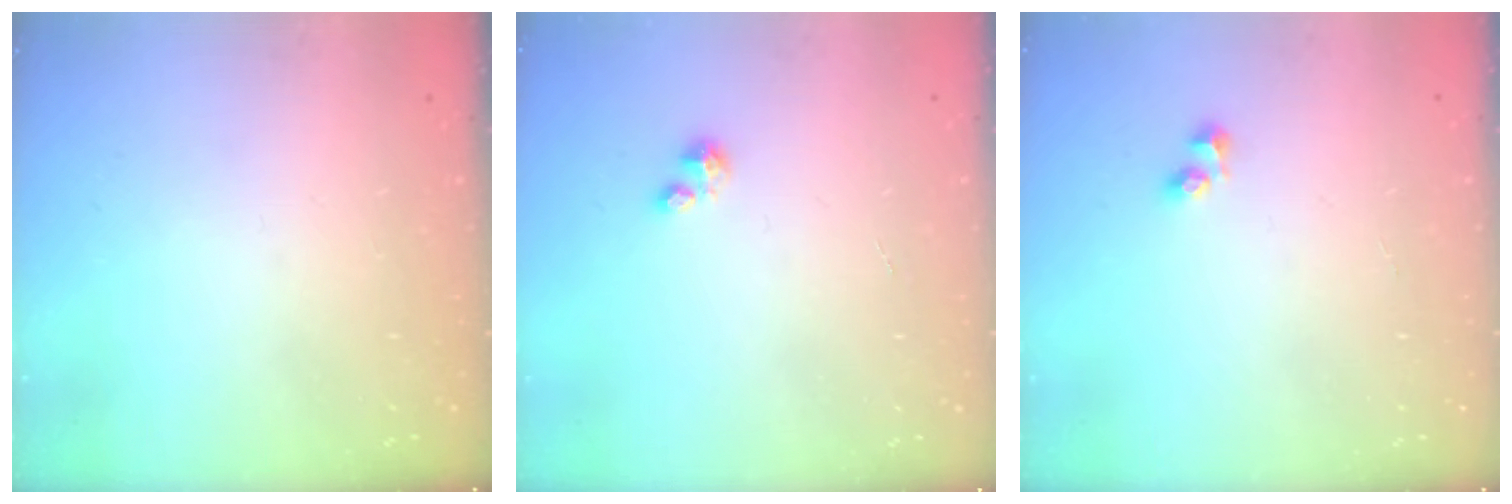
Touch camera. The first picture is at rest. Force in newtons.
{"total": 0.9, "press": 0.9, "slide": 0.3}
{"total": 3.0, "press": 2.7, "slide": 1.3}